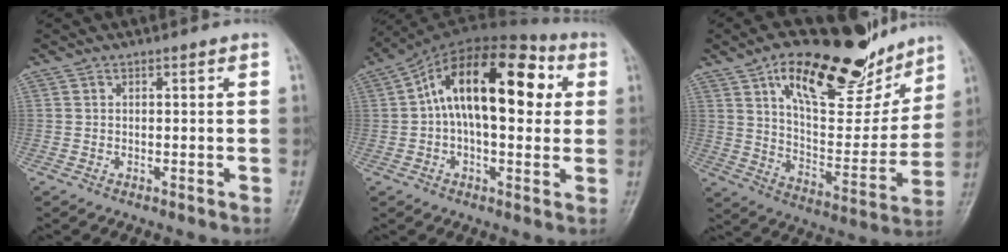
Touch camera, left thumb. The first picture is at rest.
{"total": 18.8, "force": [3.4, 9.7, 15.8], "torque": [-0.228, 0.033, 0.040]}
{"total": 24.8, "force": [15.1, 10.7, 16.6], "torque": [-0.198, -0.045, 0.241]}